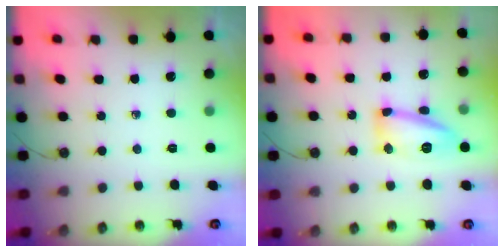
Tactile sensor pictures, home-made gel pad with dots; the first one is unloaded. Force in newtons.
{"total": 13.2, "press": 13.1, "slide": 1.3}